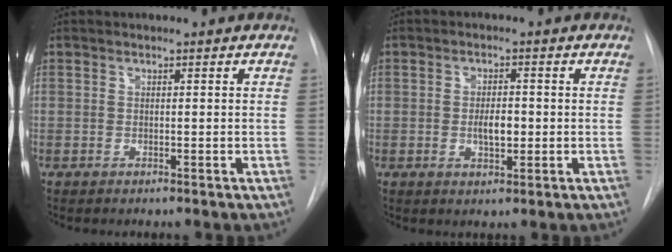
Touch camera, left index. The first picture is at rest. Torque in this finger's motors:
{"motor_torque": [1.03, 0.03, 0.38, 0.09]}